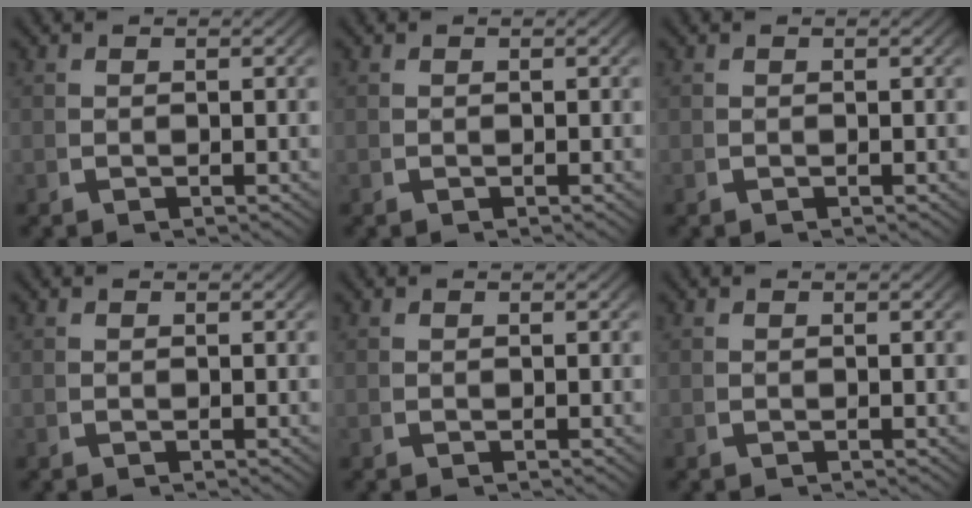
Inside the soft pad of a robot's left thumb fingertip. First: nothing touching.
{"total": 0.0}
{"total": 0.0}
{"total": 0.0}
{"total": 0.0}
{"total": 0.0}